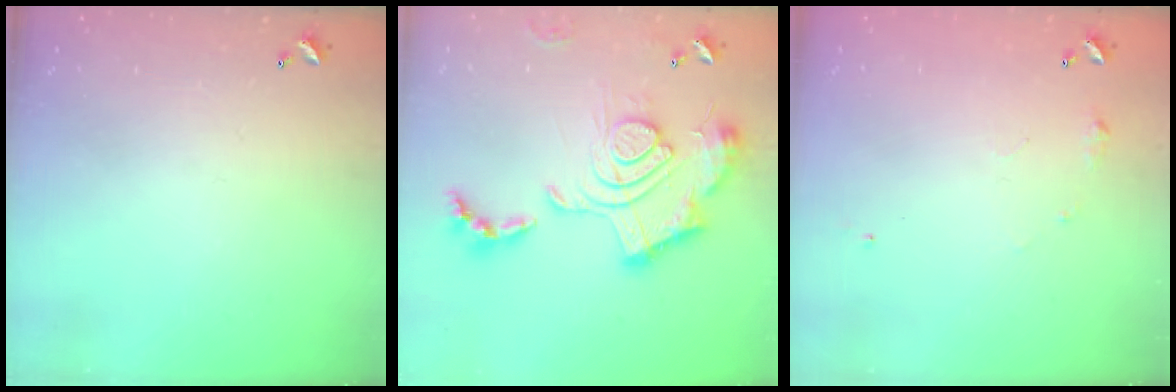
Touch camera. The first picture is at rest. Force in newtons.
{"total": 2.5, "press": 1.9, "slide": 1.7}
{"total": 5.9, "press": 5.9, "slide": 0.8}